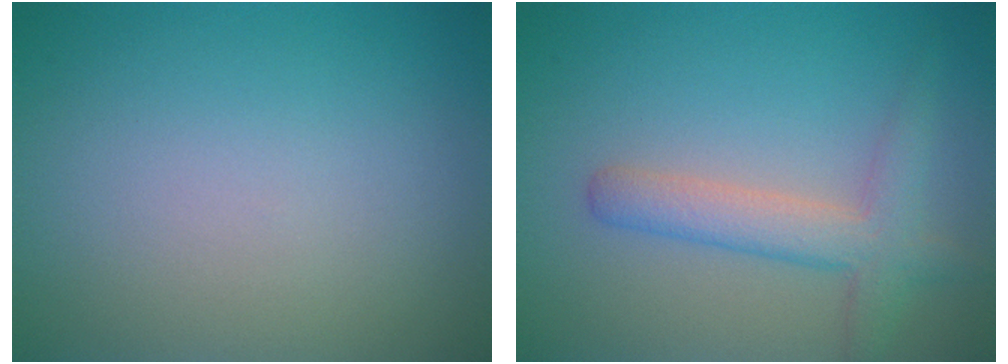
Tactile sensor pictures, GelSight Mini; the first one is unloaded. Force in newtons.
{"total": 3.4, "press": 3.4, "slide": 0.1}